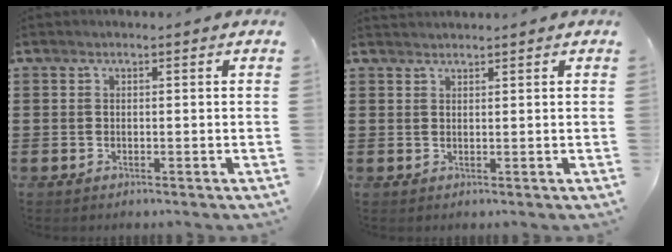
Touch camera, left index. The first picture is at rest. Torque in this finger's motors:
{"motor_torque": [-0.09, 0.11, -0.13, -0.03]}